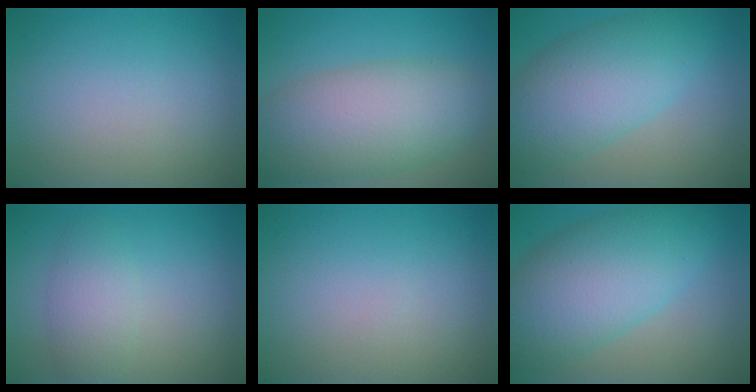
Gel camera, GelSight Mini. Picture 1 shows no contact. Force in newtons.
{"total": 8.5, "press": 8.5, "slide": 0.2}
{"total": 7.9, "press": 7.9, "slide": 0.2}
{"total": 3.0, "press": 3.0, "slide": 0.1}
{"total": 0.0}
{"total": 9.5, "press": 9.5, "slide": 0.2}